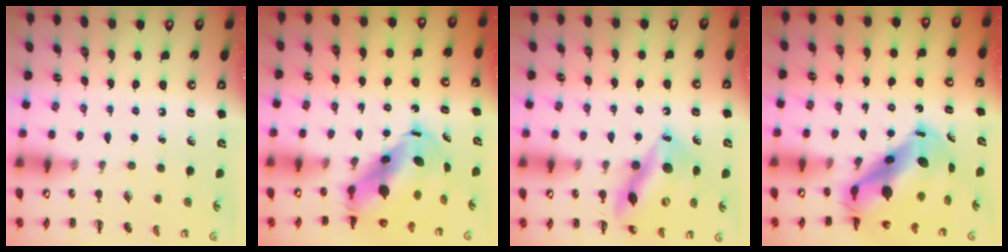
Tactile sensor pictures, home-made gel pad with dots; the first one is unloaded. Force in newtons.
{"total": 8.8, "press": 8.5, "slide": 2.1}
{"total": 15.7, "press": 15.2, "slide": 3.6}
{"total": 12.4, "press": 11.9, "slide": 3.4}